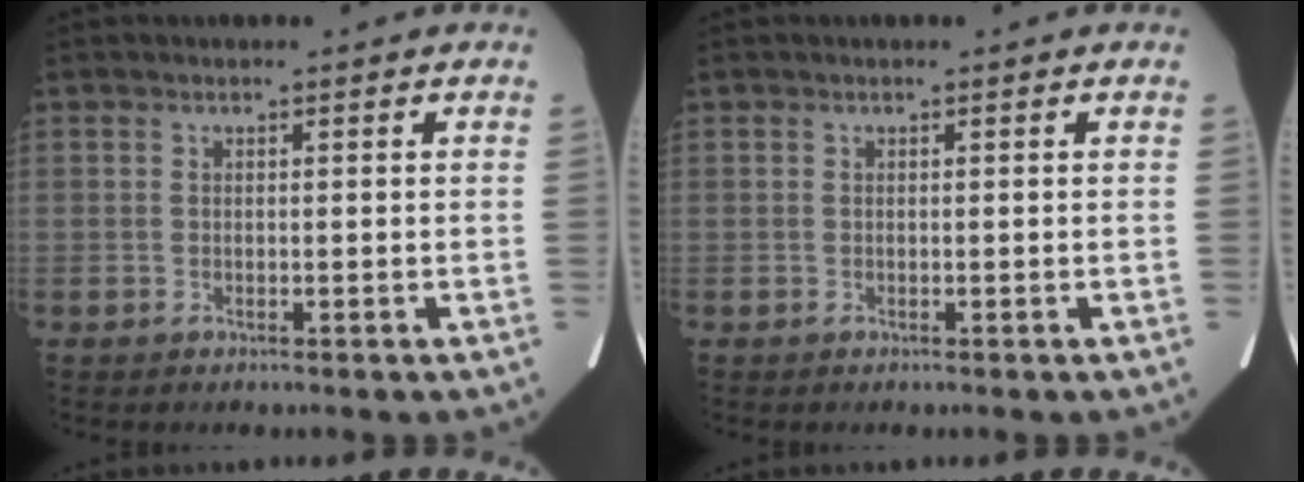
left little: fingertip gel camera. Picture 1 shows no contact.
{"total": 0.0}